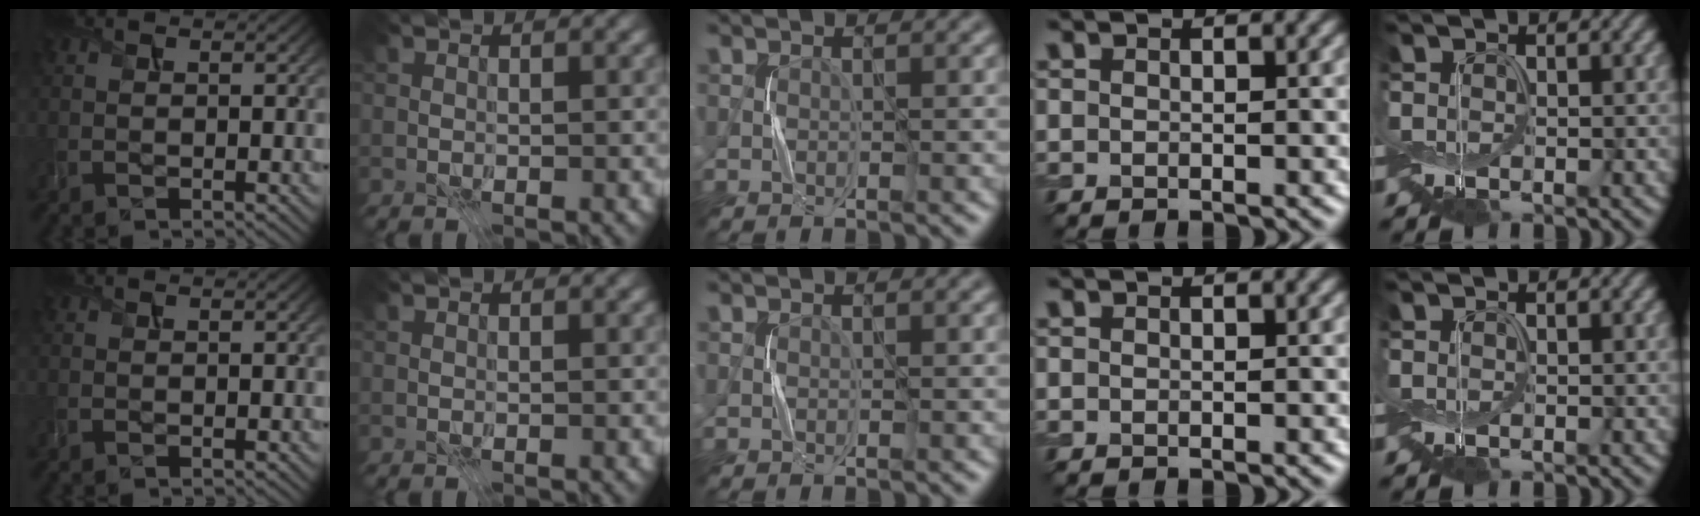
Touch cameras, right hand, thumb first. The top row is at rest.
{}